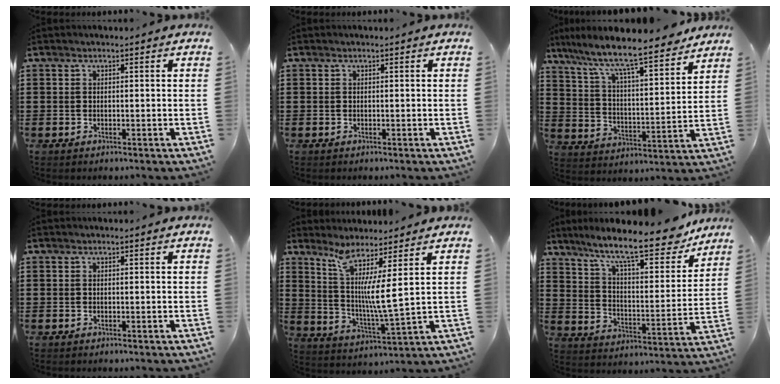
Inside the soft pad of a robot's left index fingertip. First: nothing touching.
{"total": 0.0}
{"total": 8.2, "force": [7.3, 0.5, 3.9], "torque": [-0.105, -0.049, 0.117]}
{"total": 0.0}
{"total": 6.8, "force": [4.0, -1.1, 5.3], "torque": [-0.111, -0.043, 0.062]}
{"total": 13.3, "force": [11.1, 1.7, 7.1], "torque": [-0.151, -0.060, 0.186]}